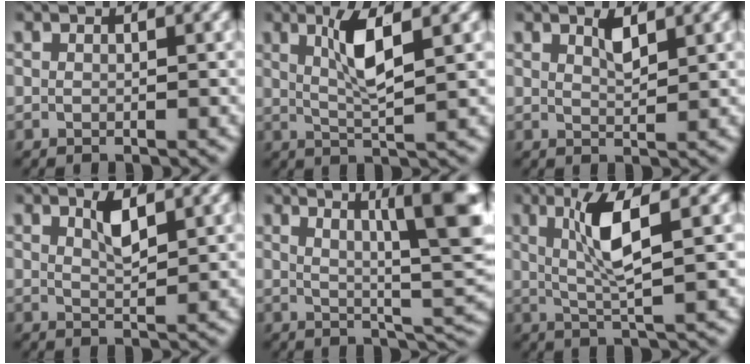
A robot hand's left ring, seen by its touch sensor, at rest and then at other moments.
{"total": 3.8, "force": [1.3, 0.1, 3.6], "torque": [-0.071, -0.003, 0.027]}
{"total": 1.5, "force": [1.0, 0.1, 1.0], "torque": [-0.023, -0.010, 0.024]}
{"total": 1.9, "force": [1.2, 0.3, 1.5], "torque": [-0.032, -0.008, 0.025]}
{"total": 12.7, "force": [4.4, 4.5, 11.0], "torque": [-0.102, 0.022, 0.056]}
{"total": 4.6, "force": [1.2, 0.1, 4.4], "torque": [-0.085, -0.003, 0.027]}